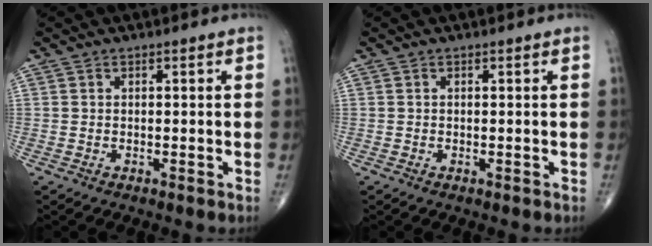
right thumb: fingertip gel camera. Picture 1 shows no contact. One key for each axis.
{"total": 0.0}